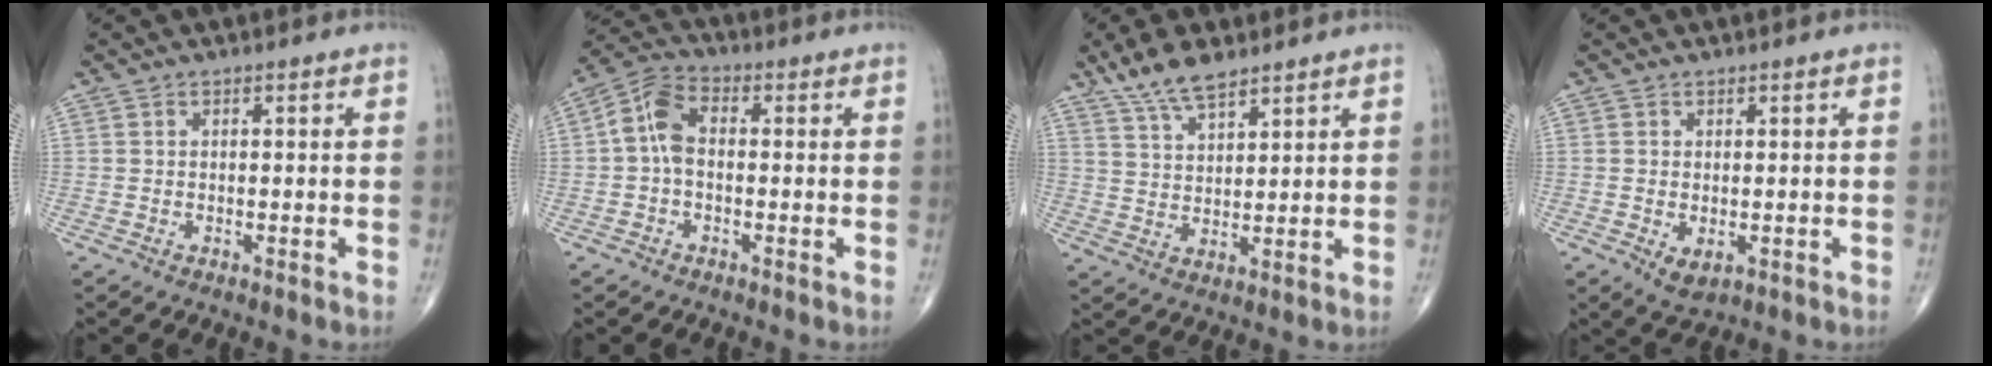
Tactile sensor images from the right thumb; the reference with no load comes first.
{"total": 7.0, "force": [-0.1, 4.3, 5.5], "torque": [-0.101, 0.023, -0.015]}
{"total": 8.0, "force": [6.1, 2.7, 4.5], "torque": [-0.074, -0.028, 0.117]}
{"total": 2.9, "force": [-0.6, 1.8, 2.3], "torque": [-0.035, -0.004, 0.001]}